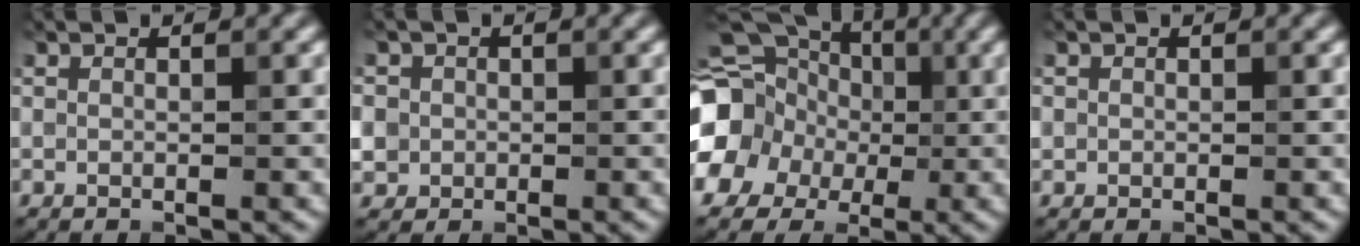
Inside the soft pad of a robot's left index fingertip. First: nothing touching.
{"total": 3.5, "force": [-0.1, 3.4, 0.9], "torque": [-0.009, 0.017, -0.017]}
{"total": 17.2, "force": [-2.5, 15.8, 6.4], "torque": [-0.160, -0.006, -0.080]}
{"total": 0.5, "force": [0.0, 0.5, 0.0], "torque": [0.007, -0.001, -0.001]}